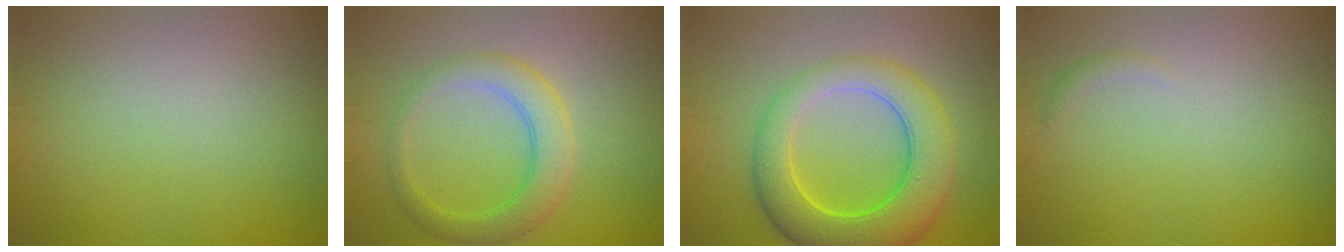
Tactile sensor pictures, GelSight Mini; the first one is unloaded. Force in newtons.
{"total": 4.3, "press": 4.3, "slide": 0.1}
{"total": 8.3, "press": 8.3, "slide": 0.4}
{"total": 0.6, "press": 0.6, "slide": 0.0}